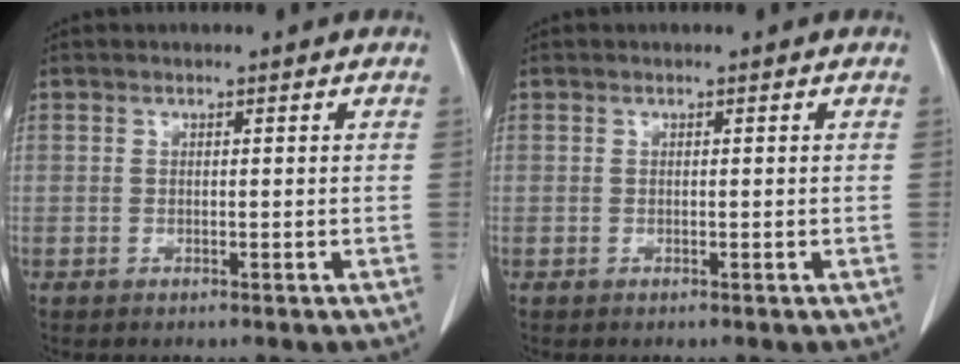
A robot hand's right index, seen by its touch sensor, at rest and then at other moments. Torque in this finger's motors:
{"motor_torque": [0.01, -0.01, 0.00, 0.00]}